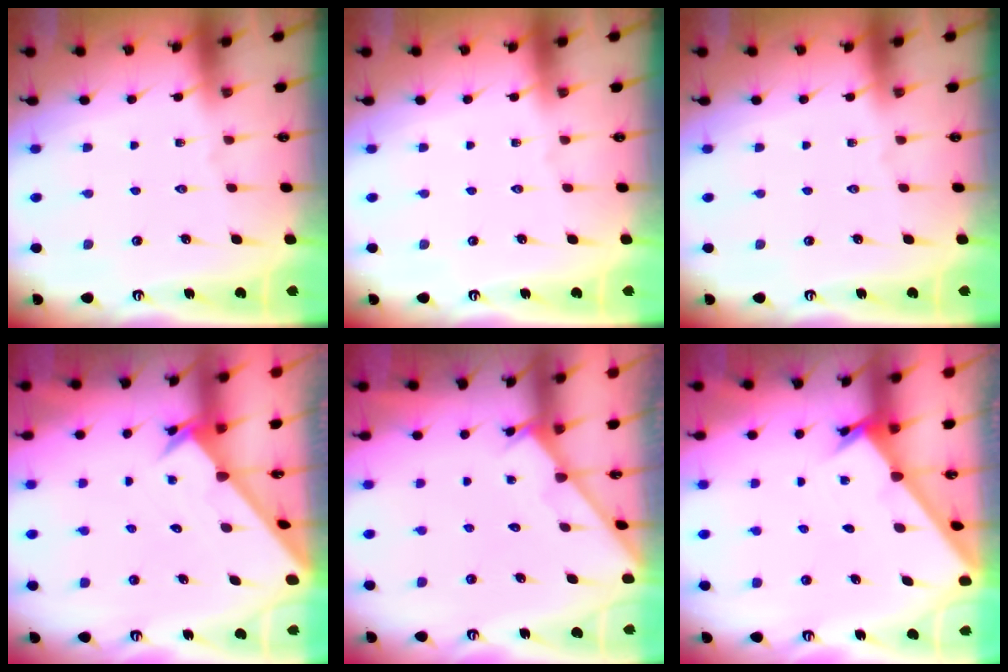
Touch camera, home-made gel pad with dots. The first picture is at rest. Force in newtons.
{"total": 0.0}
{"total": 0.0}
{"total": 2.0, "press": 2.0, "slide": 0.1}
{"total": 2.2, "press": 2.2, "slide": 0.2}
{"total": 1.4, "press": 1.4, "slide": 0.1}